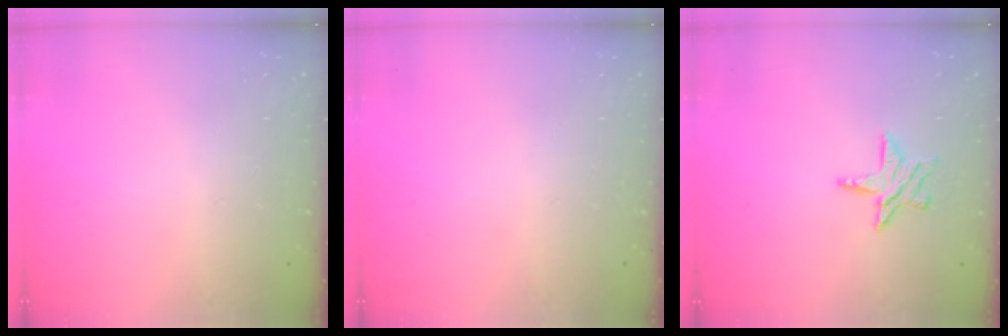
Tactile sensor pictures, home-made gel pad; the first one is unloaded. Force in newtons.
{"total": 0.0}
{"total": 8.3, "press": 8.3, "slide": 0.7}